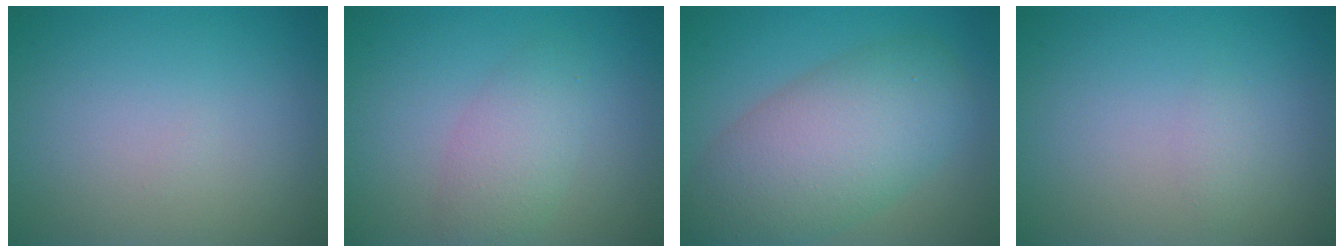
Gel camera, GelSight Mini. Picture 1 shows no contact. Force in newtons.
{"total": 2.9, "press": 2.9, "slide": 0.1}
{"total": 8.9, "press": 8.9, "slide": 0.4}
{"total": 0.8, "press": 0.7, "slide": 0.1}